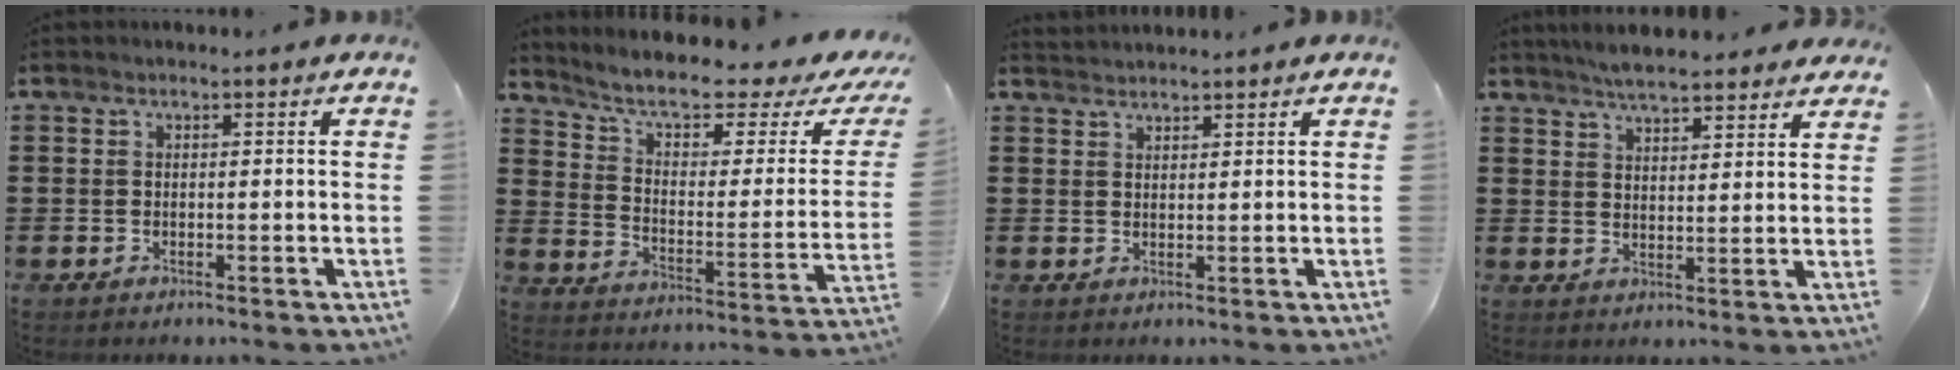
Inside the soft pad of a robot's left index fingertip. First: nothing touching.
{"total": 6.2, "force": [4.5, 1.3, 4.1], "torque": [-0.093, -0.035, 0.069]}
{"total": 1.6, "force": [1.6, 0.0, -0.1], "torque": [-0.001, 0.002, 0.032]}
{"total": 5.1, "force": [4.8, 0.7, 1.5], "torque": [-0.042, -0.010, 0.090]}